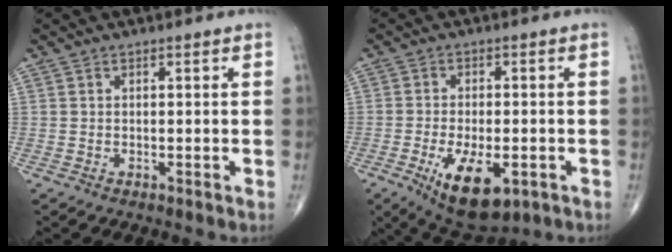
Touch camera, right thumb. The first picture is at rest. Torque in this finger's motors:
{"motor_torque": [-0.01, 0.14, 0.40, 0.02, 0.12]}